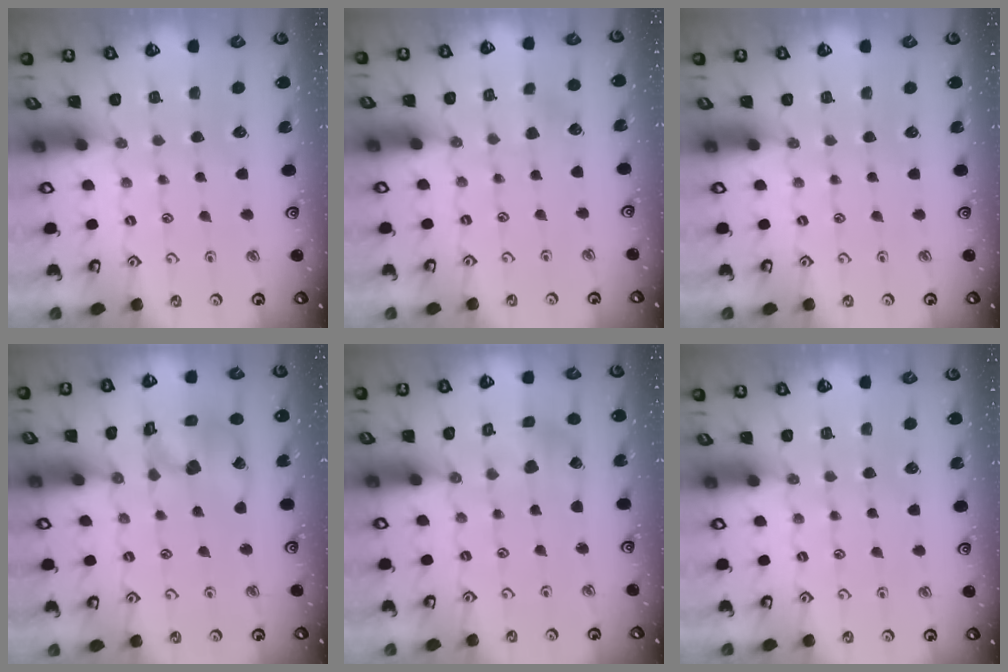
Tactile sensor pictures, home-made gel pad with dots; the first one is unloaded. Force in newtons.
{"total": 2.9, "press": 2.9, "slide": 0.2}
{"total": 0.0}
{"total": 13.9, "press": 13.8, "slide": 1.8}
{"total": 2.8, "press": 2.7, "slide": 0.4}
{"total": 0.0}